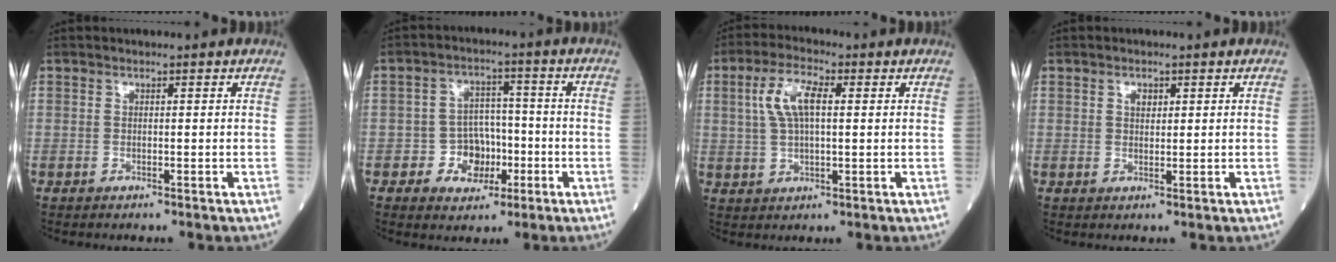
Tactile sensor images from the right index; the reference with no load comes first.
{"total": 5.9, "force": [-2.1, 5.0, 2.5], "torque": [-0.038, 0.018, -0.029]}
{"total": 7.0, "force": [1.8, 2.3, 6.4], "torque": [-0.138, 0.014, 0.037]}
{"total": 1.6, "force": [0.7, 1.0, 1.0], "torque": [-0.015, 0.000, 0.012]}